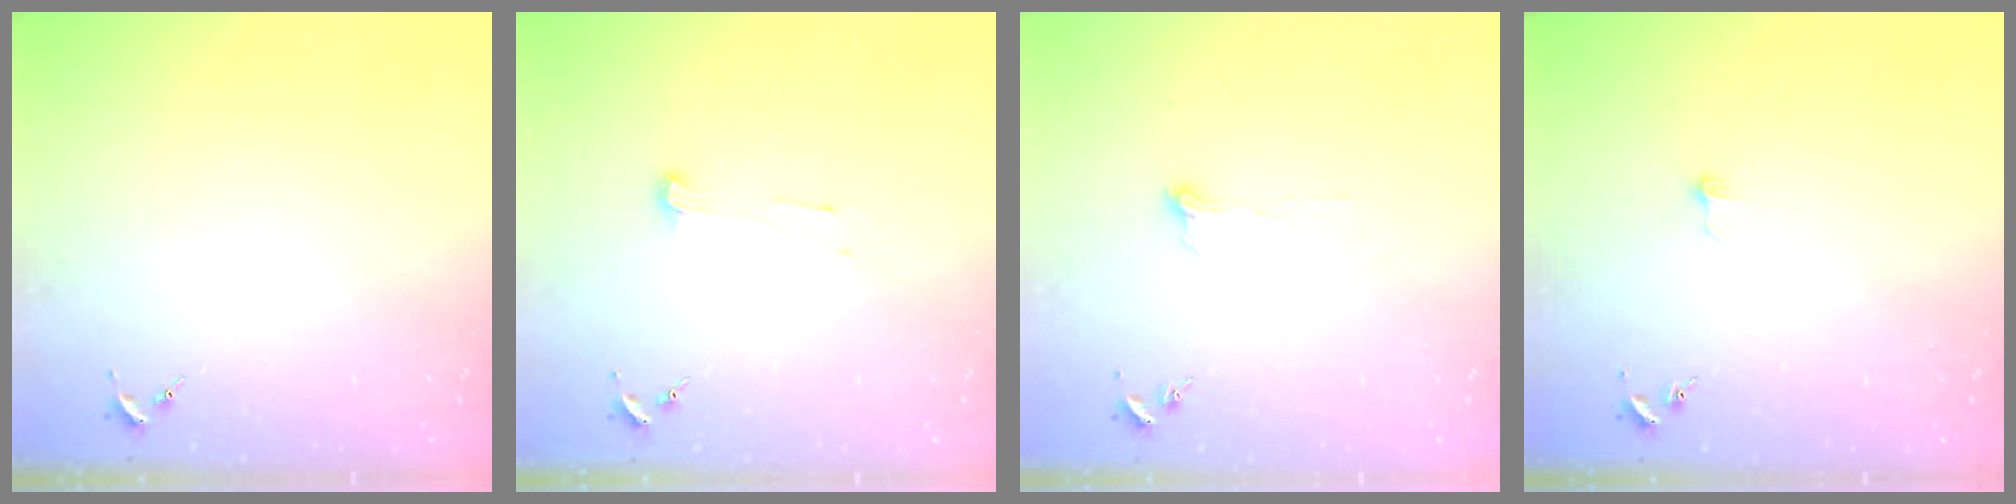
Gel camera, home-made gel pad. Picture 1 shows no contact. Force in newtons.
{"total": 3.8, "press": 3.8, "slide": 0.5}
{"total": 3.9, "press": 3.9, "slide": 0.2}
{"total": 3.5, "press": 3.5, "slide": 0.3}